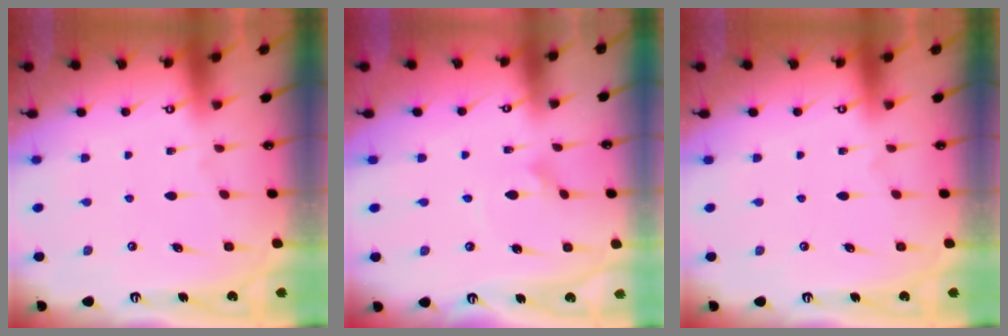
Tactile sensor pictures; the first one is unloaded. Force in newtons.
{"total": 1.5, "press": 1.5, "slide": 0.1}
{"total": 0.0}